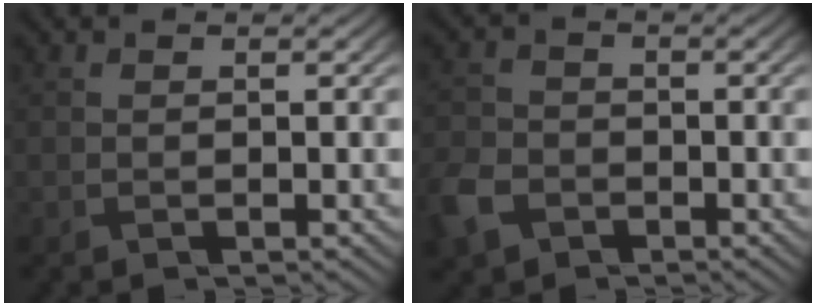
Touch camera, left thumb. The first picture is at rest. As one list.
[{"total": 5.5, "force": [-3.1, 3.9, 2.4], "torque": [-0.071, -0.008, -0.071]}]